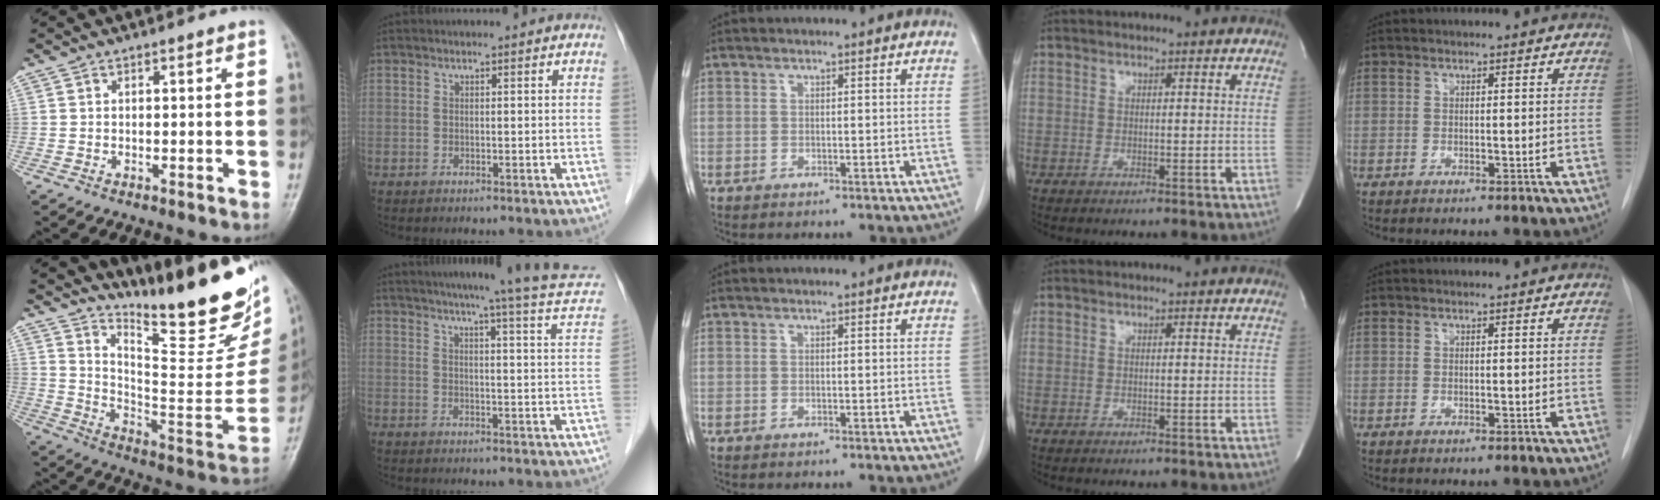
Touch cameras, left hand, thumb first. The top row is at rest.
{"thumb": {"total": 24.7, "force": [18.5, 5.6, 15.3], "torque": [-0.192, -0.134, 0.277]}, "index": {"total": 20.2, "force": [17.9, -0.7, 9.5], "torque": [-0.130, -0.043, 0.202]}}